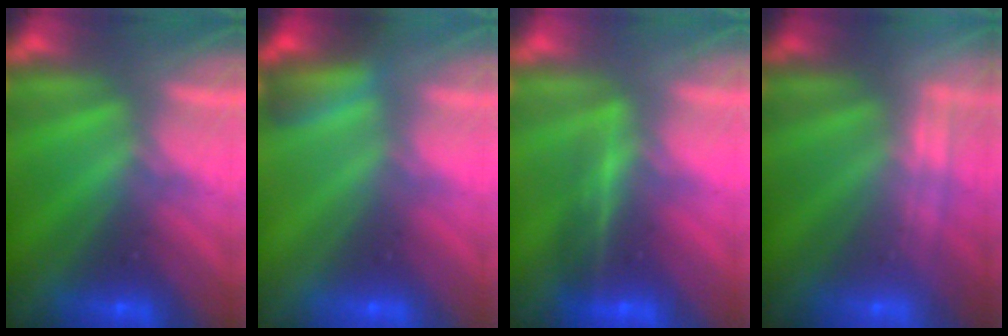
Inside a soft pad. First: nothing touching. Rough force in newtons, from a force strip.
{"total": 2.7}
{"total": 1.7}
{"total": 2.2}